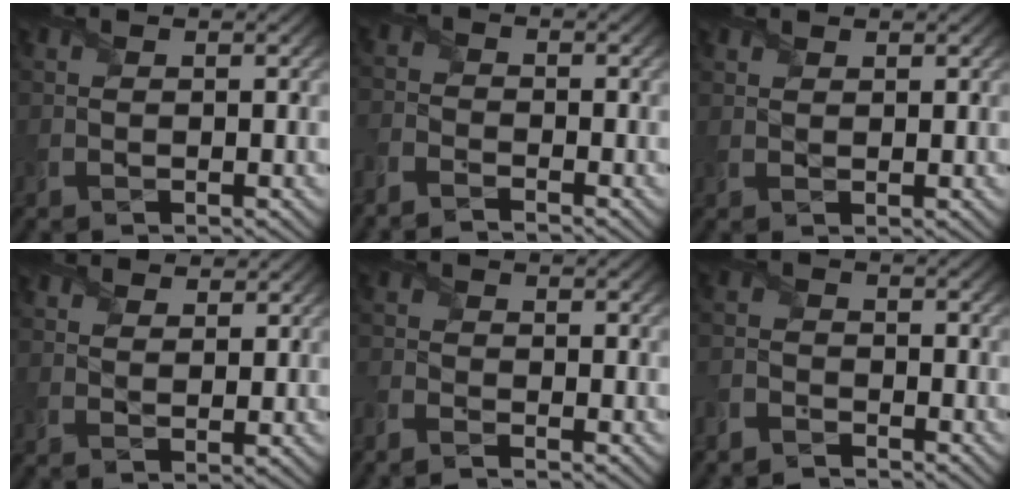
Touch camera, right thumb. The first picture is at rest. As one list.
[{"total": 3.3, "force": [-3.2, 0.6, 0.7], "torque": [-0.019, -0.006, -0.077]}, {"total": 1.1, "force": [1.0, 0.4, 0.1], "torque": [-0.004, 0.000, 0.023]}, {"total": 3.2, "force": [2.8, 1.2, 1.0], "torque": [-0.025, 0.000, 0.058]}, {"total": 2.6, "force": [-2.4, 0.4, 0.9], "torque": [-0.024, -0.006, -0.059]}, {"total": 3.1, "force": [-3.0, 0.7, 0.2], "torque": [-0.005, -0.002, -0.075]}]